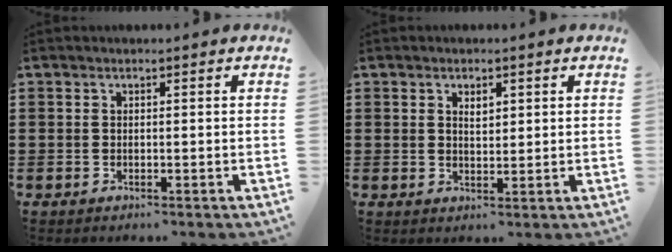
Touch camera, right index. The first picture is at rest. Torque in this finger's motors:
{"motor_torque": [0.10, 0.63, 0.02, 0.00]}